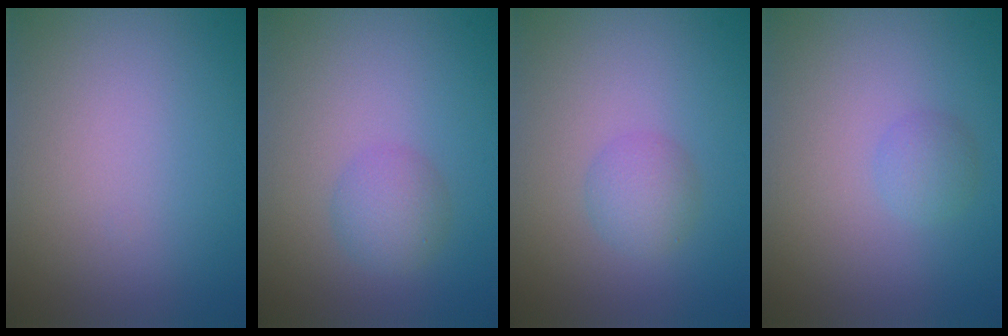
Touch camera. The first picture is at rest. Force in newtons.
{"total": 2.5, "press": 2.5, "slide": 0.1}
{"total": 2.1, "press": 2.1, "slide": 0.0}
{"total": 1.3, "press": 1.3, "slide": 0.0}